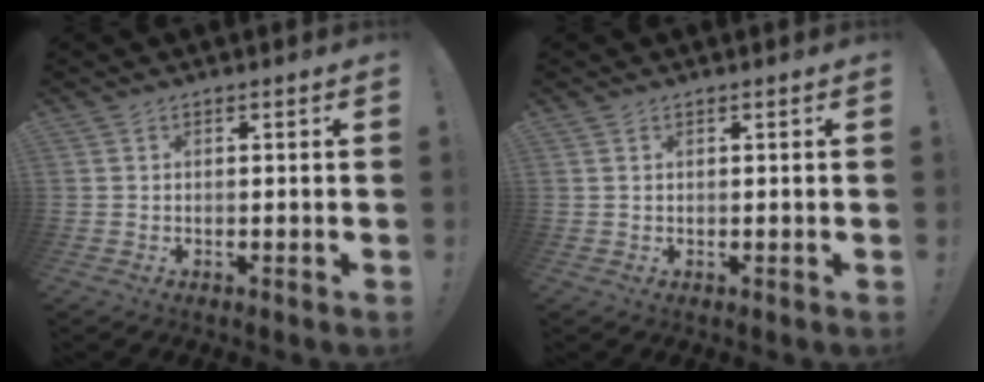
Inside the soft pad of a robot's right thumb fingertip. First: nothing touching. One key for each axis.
{"total": 0.9, "fx": 0.6, "fy": 0.6, "fz": 0.3, "tx": -0.006, "ty": 0.001, "tz": 0.011}